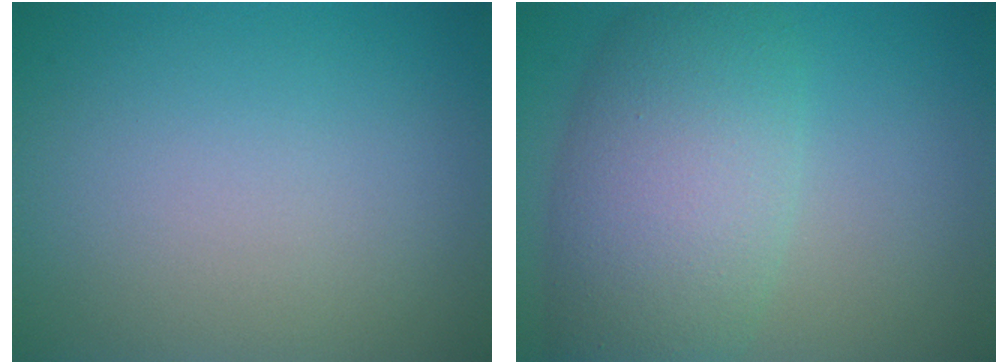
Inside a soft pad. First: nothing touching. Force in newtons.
{"total": 8.2, "press": 8.2, "slide": 0.4}